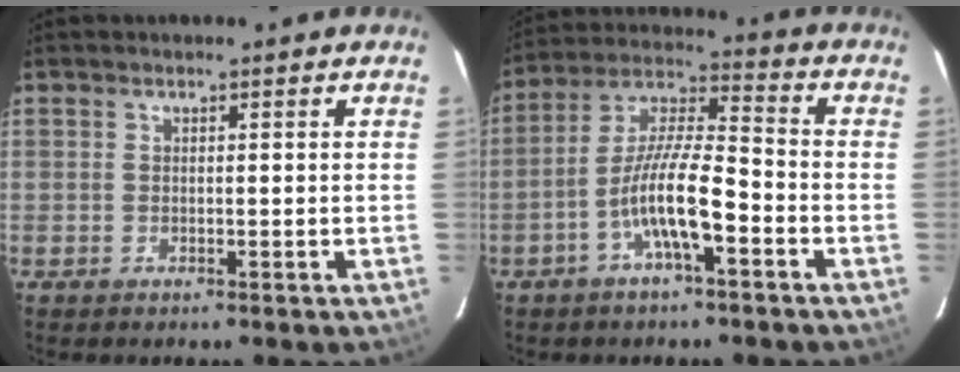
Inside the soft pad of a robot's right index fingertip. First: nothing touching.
{"total": 11.0, "force": [-4.9, 2.1, 9.7], "torque": [-0.197, 0.005, -0.093]}